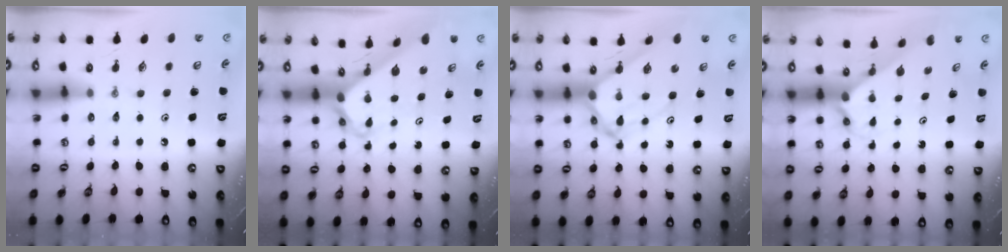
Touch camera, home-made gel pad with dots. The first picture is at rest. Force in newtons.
{"total": 4.3, "press": 4.3, "slide": 0.4}
{"total": 9.9, "press": 9.8, "slide": 0.9}
{"total": 1.7, "press": 1.7, "slide": 0.2}